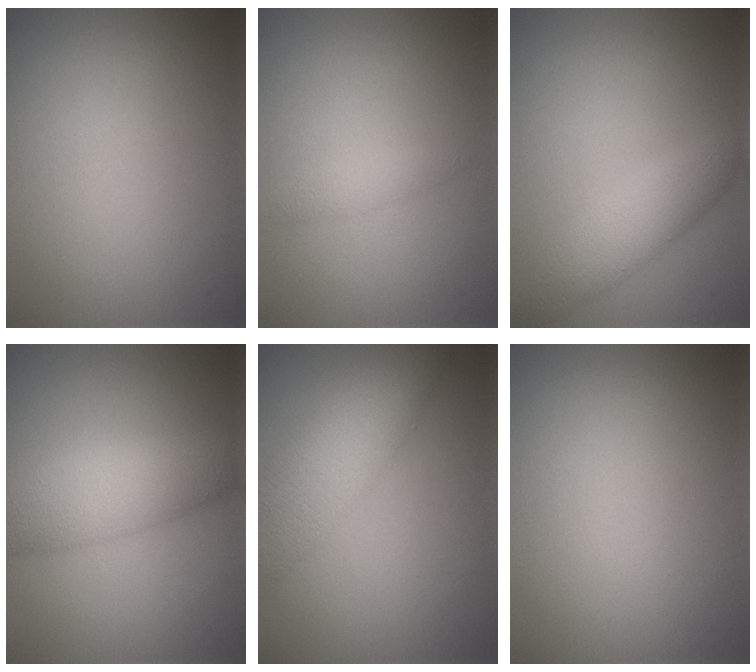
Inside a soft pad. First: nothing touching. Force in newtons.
{"total": 1.2, "press": 1.2, "slide": 0.0}
{"total": 3.5, "press": 3.5, "slide": 0.1}
{"total": 5.3, "press": 5.3, "slide": 0.2}
{"total": 6.7, "press": 6.7, "slide": 0.4}
{"total": 0.0}